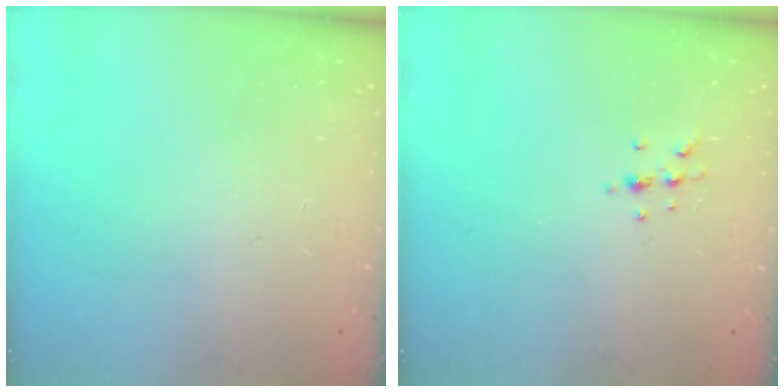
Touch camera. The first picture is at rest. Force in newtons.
{"total": 5.3, "press": 5.1, "slide": 1.5}